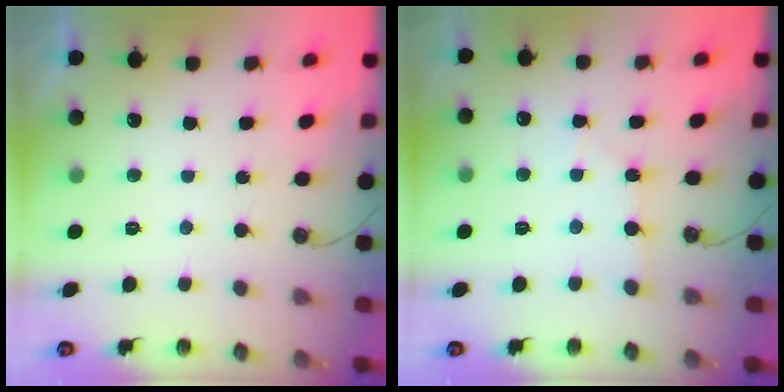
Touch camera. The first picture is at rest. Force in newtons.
{"total": 2.3, "press": 2.3, "slide": 0.4}